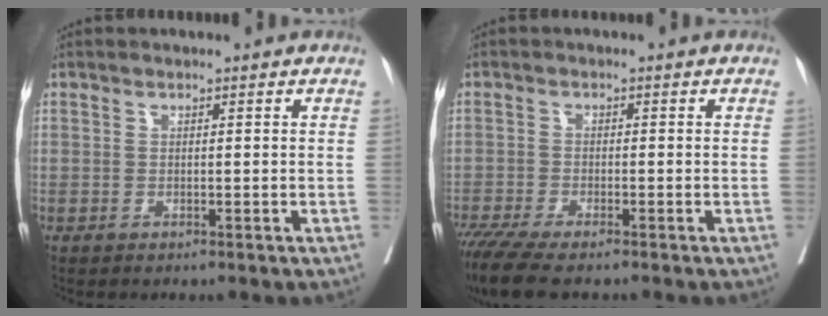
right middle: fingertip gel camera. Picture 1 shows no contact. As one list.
[{"total": 7.1, "force": [-5.7, 1.0, 4.2], "torque": [-0.073, -0.018, -0.098]}]